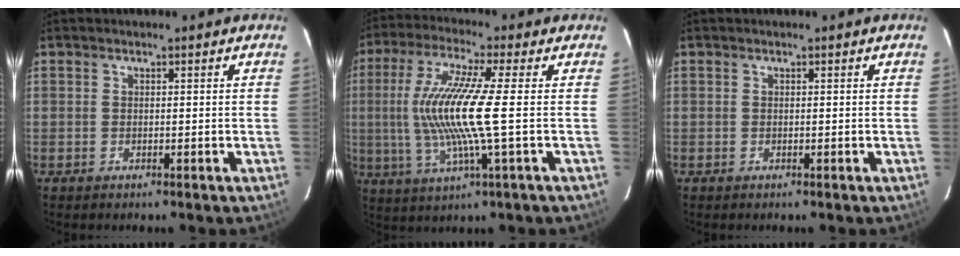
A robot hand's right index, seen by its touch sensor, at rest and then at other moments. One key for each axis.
{"total": 13.7, "fx": -0.4, "fy": -0.1, "fz": 13.7, "tx": -0.273, "ty": -0.007, "tz": -0.004}
{"total": 0.0}